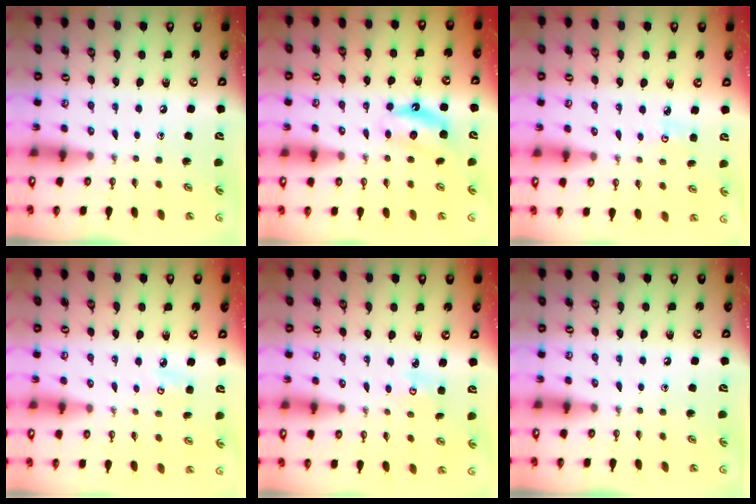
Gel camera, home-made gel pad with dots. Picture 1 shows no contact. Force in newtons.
{"total": 5.9, "press": 5.8, "slide": 0.7}
{"total": 3.9, "press": 3.9, "slide": 0.3}
{"total": 3.6, "press": 3.6, "slide": 0.3}
{"total": 3.1, "press": 3.1, "slide": 0.4}
{"total": 0.0}